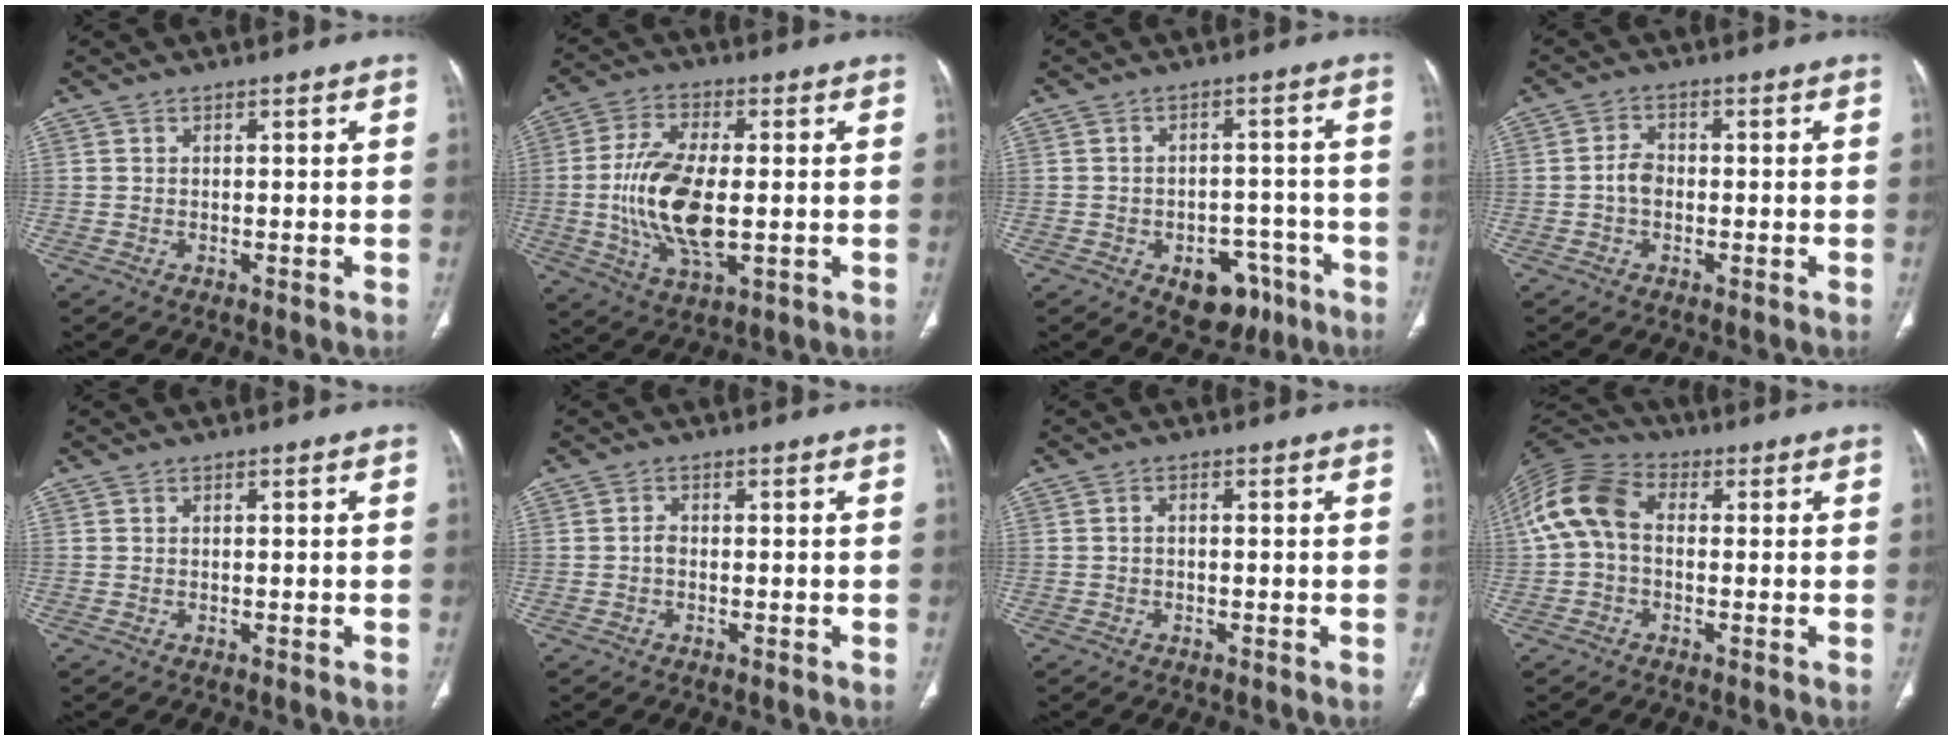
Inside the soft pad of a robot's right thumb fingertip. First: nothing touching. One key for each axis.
{"total": 14.7, "fx": -0.9, "fy": 6.4, "fz": 13.1, "tx": -0.265, "ty": -0.007, "tz": -0.014}
{"total": 9.1, "fx": -4.9, "fy": 6.0, "fz": 4.8, "tx": -0.031, "ty": 0.040, "tz": -0.057}
{"total": 3.1, "fx": -0.6, "fy": 2.2, "fz": 2.1, "tx": -0.030, "ty": 0.011, "tz": -0.019}
{"total": 0.0}
{"total": 1.2, "fx": -0.3, "fy": 0.8, "fz": 0.8, "tx": -0.012, "ty": 0.003, "tz": -0.010}
{"total": 0.9, "fx": -0.2, "fy": 0.6, "fz": 0.6, "tx": -0.010, "ty": 0.003, "tz": -0.007}
{"total": 11.2, "fx": 0.5, "fy": 7.7, "fz": 8.2, "tx": -0.167, "ty": 0.030, "tz": -0.004}